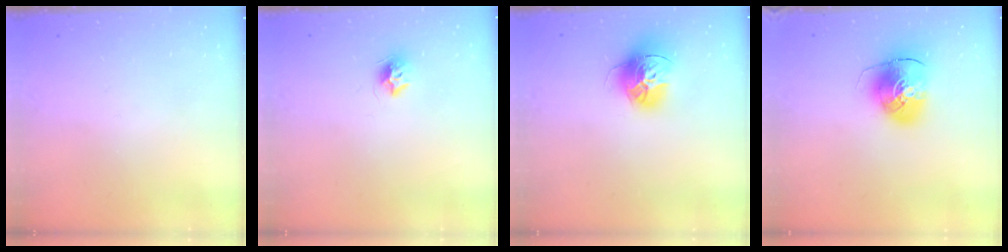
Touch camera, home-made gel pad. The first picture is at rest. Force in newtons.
{"total": 7.4, "press": 7.4, "slide": 0.0}
{"total": 14.7, "press": 14.6, "slide": 1.4}
{"total": 10.0, "press": 9.9, "slide": 1.5}